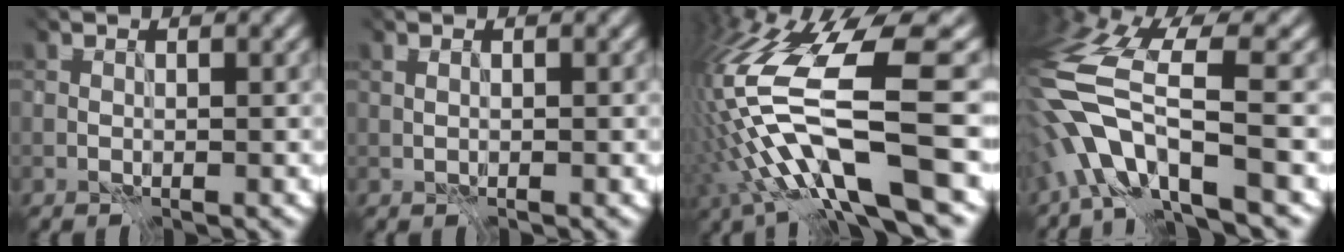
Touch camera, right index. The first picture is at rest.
{"total": 1.1, "force": [0.6, 0.6, 0.7], "torque": [-0.008, 0.010, 0.008]}
{"total": 12.2, "force": [-5.8, 1.1, 10.7], "torque": [-0.219, -0.007, -0.068]}
{"total": 9.2, "force": [-5.2, 1.4, 7.4], "torque": [-0.157, -0.005, -0.078]}